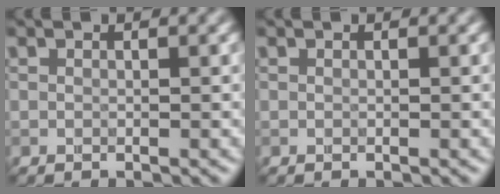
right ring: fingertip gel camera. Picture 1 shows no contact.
{"total": 0.0}